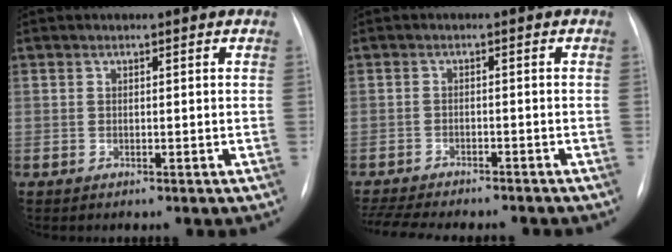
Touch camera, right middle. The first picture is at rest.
{"total": 13.6, "force": [-12.0, 3.2, 5.6], "torque": [-0.114, -0.009, -0.163]}